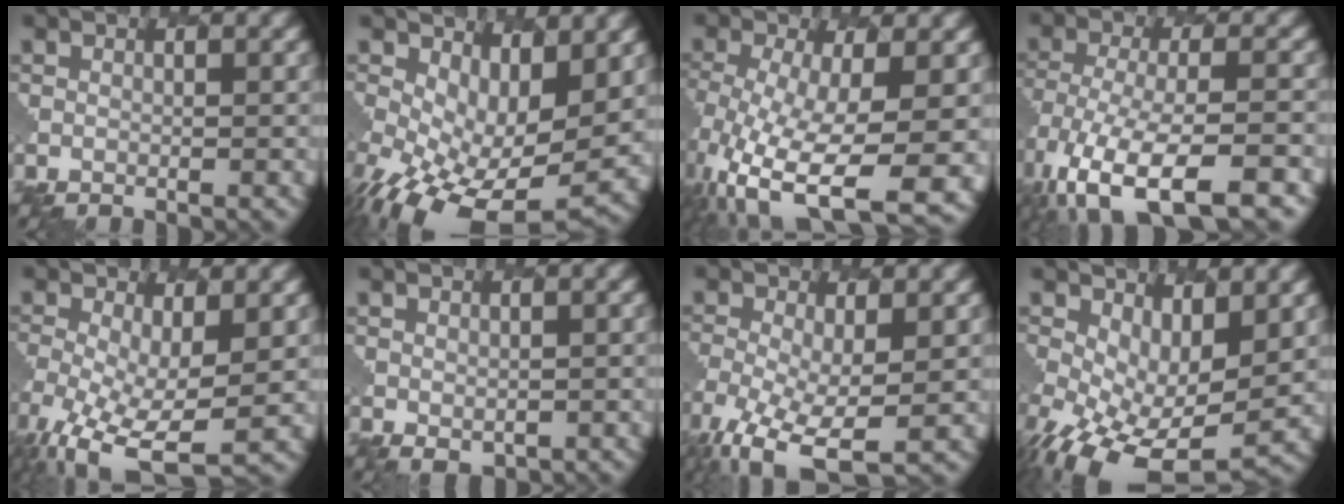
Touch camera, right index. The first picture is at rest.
{"total": 11.3, "force": [-1.5, 6.1, 9.4], "torque": [-0.175, -0.033, -0.010]}
{"total": 13.5, "force": [-4.9, 5.5, 11.3], "torque": [-0.225, -0.027, -0.065]}
{"total": 12.2, "force": [-7.9, 4.4, 8.2], "torque": [-0.173, -0.034, -0.120]}
{"total": 8.3, "force": [-2.6, 3.8, 6.9], "torque": [-0.147, -0.025, -0.043]}
{"total": 1.0, "force": [0.1, 0.9, 0.5], "torque": [-0.007, -0.008, 0.008]}
{"total": 8.3, "force": [-3.6, 3.8, 6.5], "torque": [-0.149, -0.033, -0.060]}
{"total": 10.1, "force": [-1.8, 5.6, 8.3], "torque": [-0.163, -0.026, -0.020]}